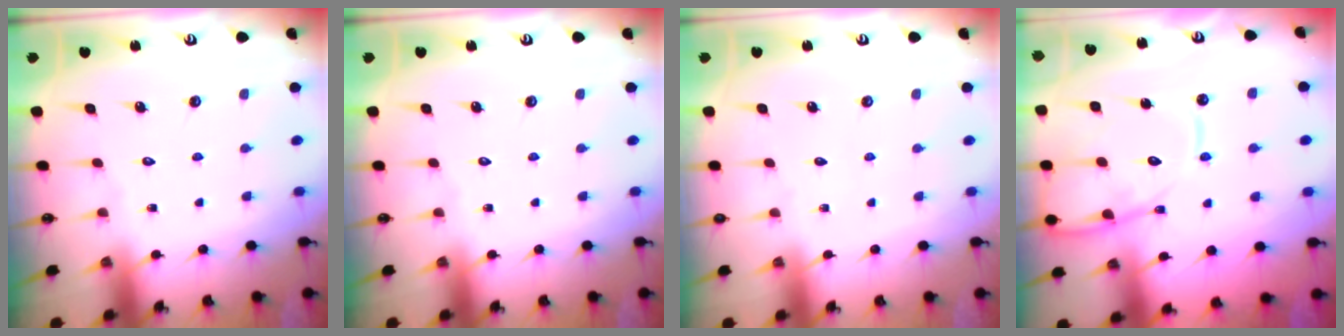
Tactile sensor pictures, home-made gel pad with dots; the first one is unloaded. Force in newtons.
{"total": 0.0}
{"total": 0.0}
{"total": 13.3, "press": 13.2, "slide": 1.4}